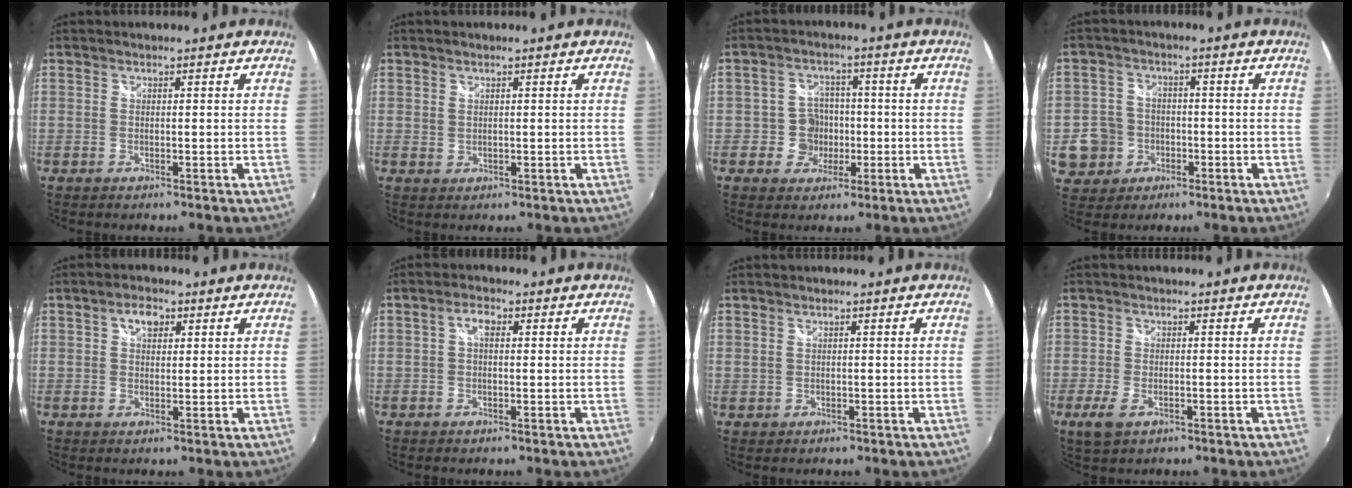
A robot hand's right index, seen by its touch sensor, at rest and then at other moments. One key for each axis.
{"total": 0.8, "fx": 0.6, "fy": 0.6, "fz": 0.3, "tx": -0.001, "ty": 0.000, "tz": 0.010}
{"total": 5.4, "fx": -1.4, "fy": 5.2, "fz": 0.8, "tx": -0.012, "ty": 0.013, "tz": -0.021}
{"total": 7.7, "fx": -2.1, "fy": 7.2, "fz": 1.6, "tx": -0.048, "ty": 0.008, "tz": -0.029}
{"total": 3.7, "fx": 1.6, "fy": 2.3, "fz": 2.5, "tx": -0.037, "ty": 0.010, "tz": 0.027}
{"total": 2.6, "fx": 0.5, "fy": 1.3, "fz": 2.1, "tx": -0.040, "ty": 0.009, "tz": 0.006}
{"total": 0.7, "fx": 0.3, "fy": 0.6, "fz": 0.2, "tx": -0.002, "ty": 0.002, "tz": 0.008}
{"total": 4.3, "fx": -2.1, "fy": 2.3, "fz": 3.0, "tx": -0.068, "ty": -0.012, "tz": -0.038}